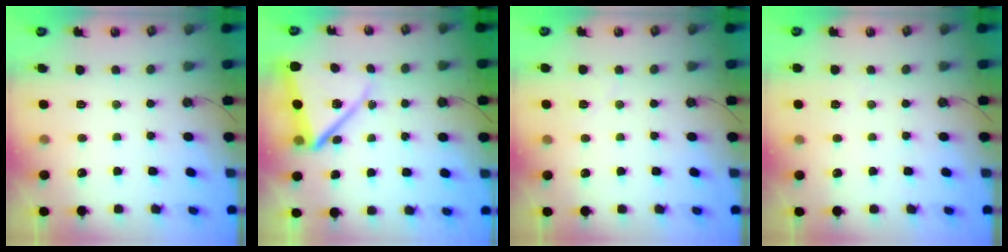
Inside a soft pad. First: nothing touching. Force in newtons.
{"total": 12.6, "press": 12.6, "slide": 1.2}
{"total": 3.7, "press": 3.4, "slide": 1.4}
{"total": 2.0, "press": 1.9, "slide": 0.8}